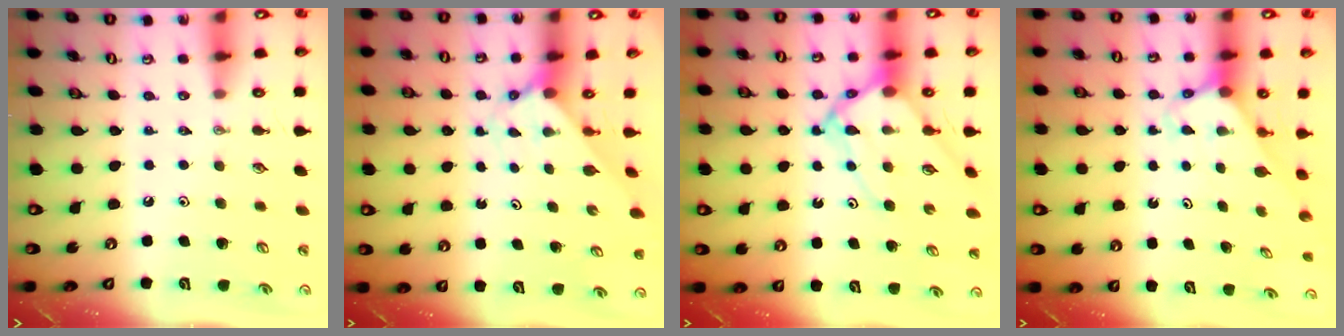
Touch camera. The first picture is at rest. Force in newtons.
{"total": 2.0, "press": 2.0, "slide": 0.2}
{"total": 10.6, "press": 10.5, "slide": 1.0}
{"total": 2.8, "press": 2.8, "slide": 0.1}